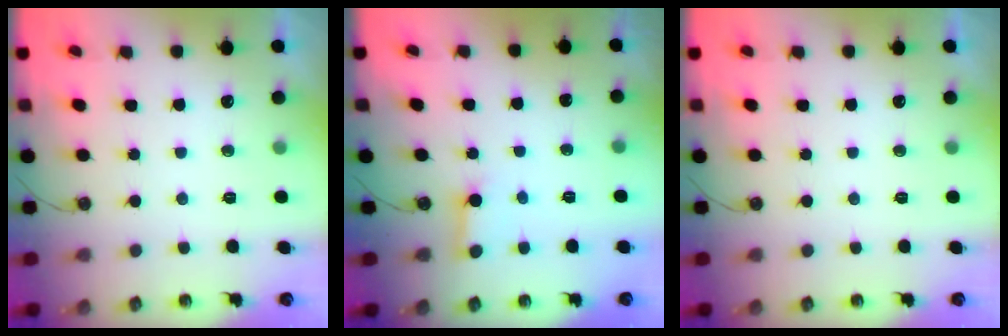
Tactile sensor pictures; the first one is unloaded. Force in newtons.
{"total": 2.9, "press": 2.9, "slide": 0.4}
{"total": 0.0}